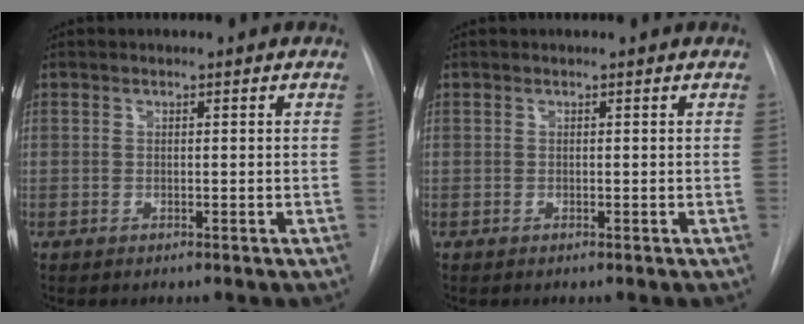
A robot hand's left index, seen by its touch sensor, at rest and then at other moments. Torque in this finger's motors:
{"motor_torque": [-0.08, 0.08, 0.01, 0.00]}